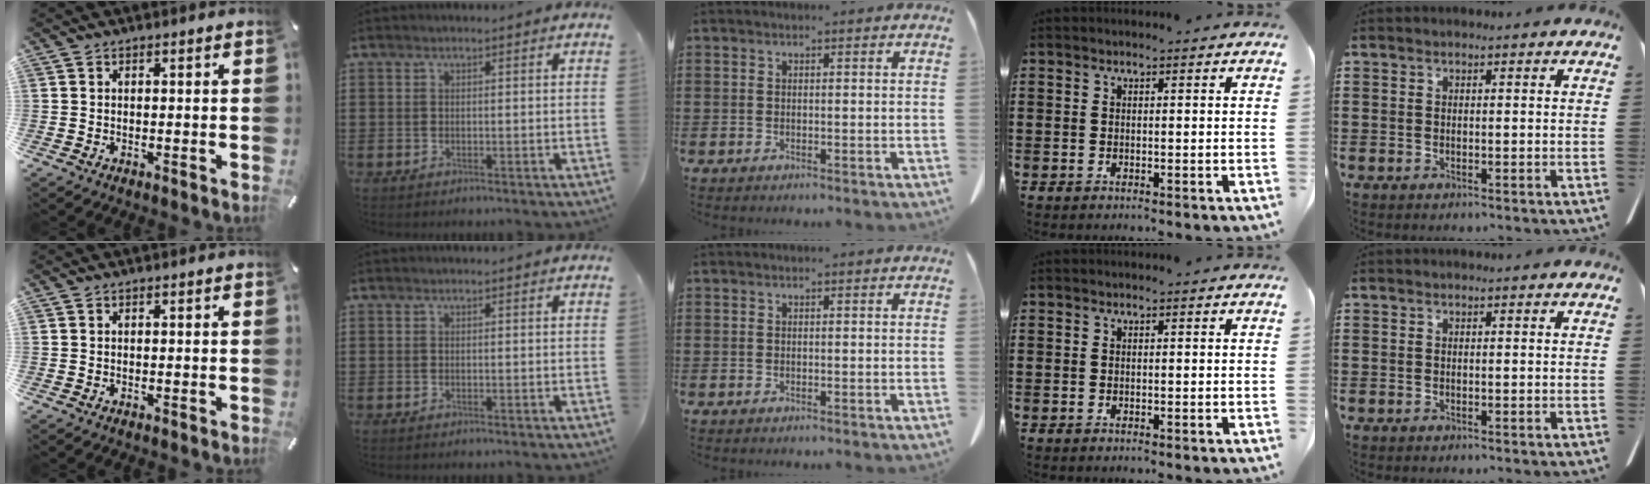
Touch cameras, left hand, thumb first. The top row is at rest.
{}